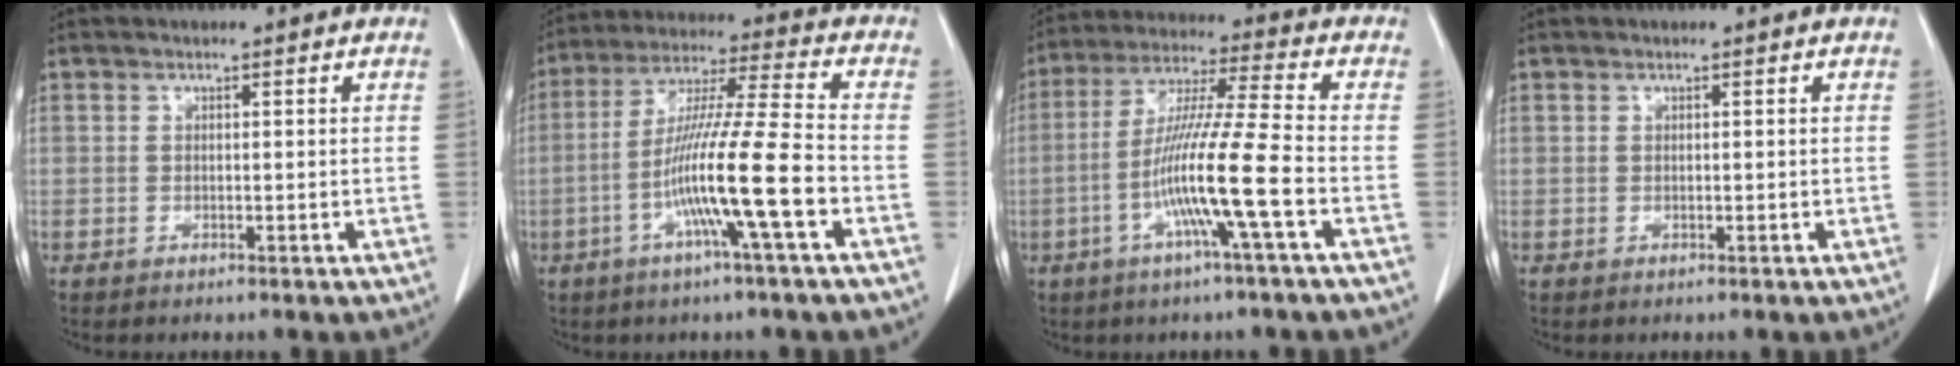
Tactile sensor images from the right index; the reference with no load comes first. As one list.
[{"total": 14.9, "force": [-4.9, -0.6, 14.0], "torque": [-0.264, -0.004, -0.094]}, {"total": 13.6, "force": [-4.3, -0.9, 12.8], "torque": [-0.248, -0.006, -0.087]}, {"total": 0.0}]